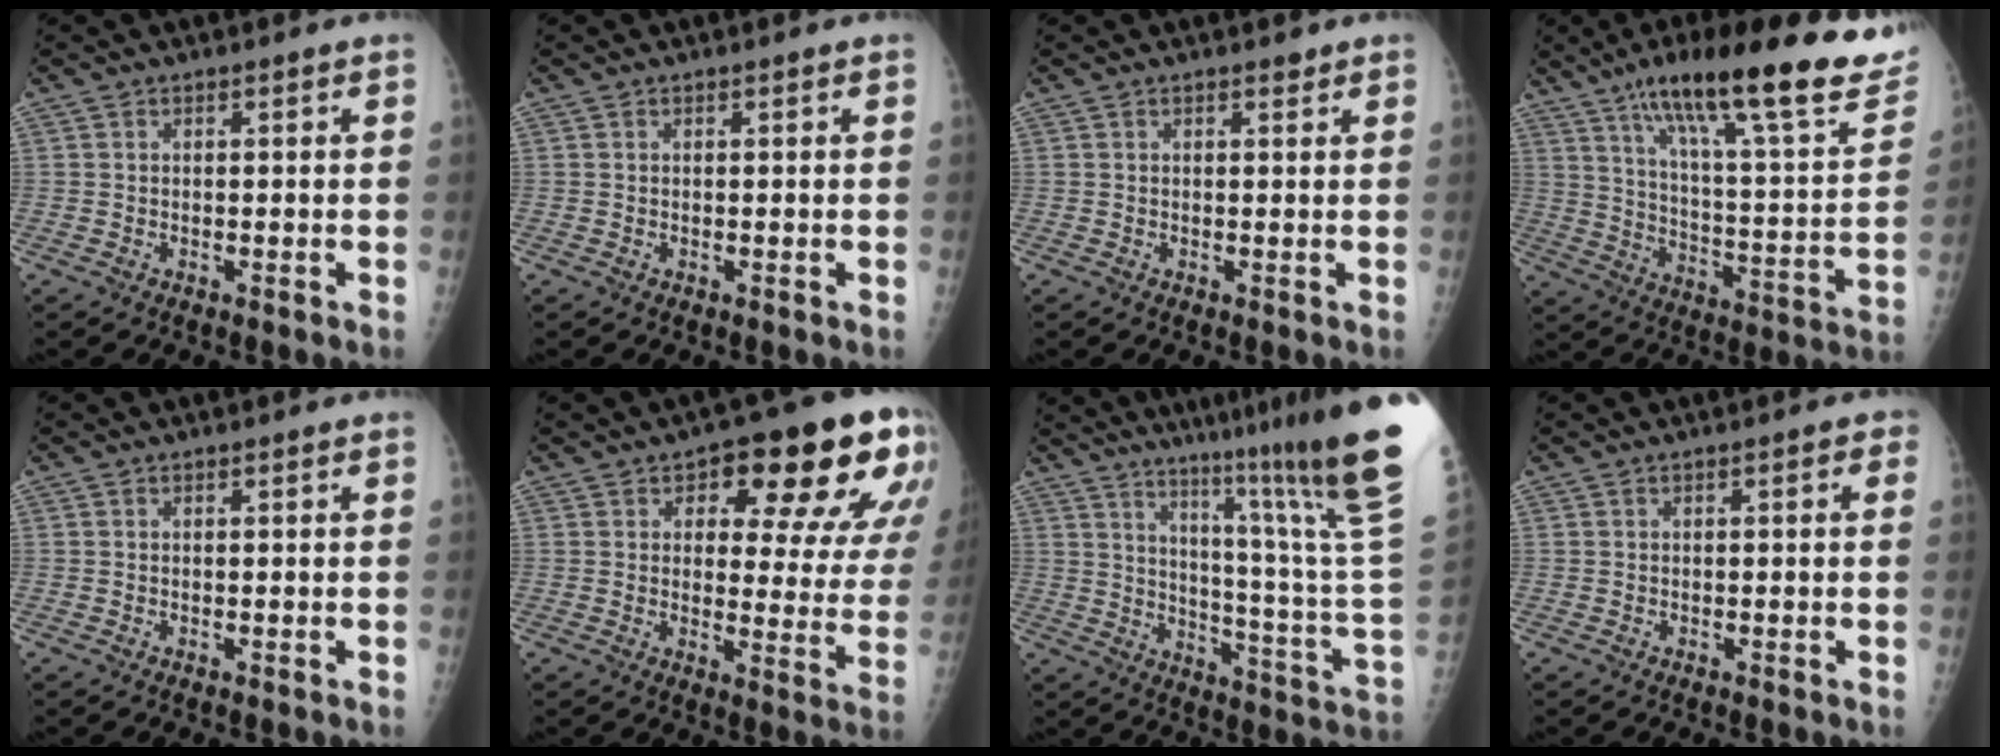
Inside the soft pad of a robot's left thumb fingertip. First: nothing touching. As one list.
[{"total": 0.0}, {"total": 0.9, "force": [0.8, 0.3, 0.3], "torque": [-0.005, -0.006, 0.011]}, {"total": 30.3, "force": [19.8, 6.3, 22.0], "torque": [-0.306, -0.047, 0.296]}, {"total": 0.0}, {"total": 18.8, "force": [9.4, 7.8, 14.3], "torque": [-0.129, -0.025, 0.124]}, {"total": 30.0, "force": [20.2, 0.7, 22.2], "torque": [-0.267, -0.135, 0.285]}, {"total": 1.4, "force": [0.4, 0.6, 1.2], "torque": [-0.010, 0.003, 0.003]}]